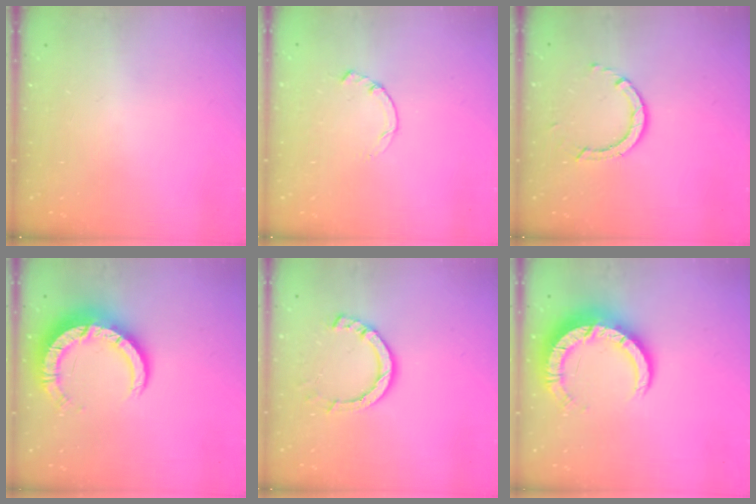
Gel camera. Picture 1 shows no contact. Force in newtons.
{"total": 0.5, "press": 0.4, "slide": 0.3}
{"total": 3.2, "press": 3.2, "slide": 0.0}
{"total": 11.8, "press": 11.7, "slide": 1.3}
{"total": 8.0, "press": 7.9, "slide": 0.9}
{"total": 11.8, "press": 11.7, "slide": 1.3}